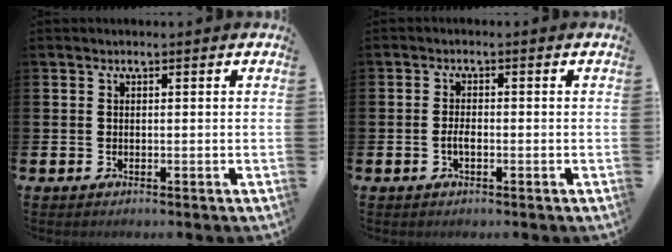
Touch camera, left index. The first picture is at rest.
{"total": 1.7, "force": [-0.6, 0.7, 1.4], "torque": [-0.025, 0.001, -0.013]}